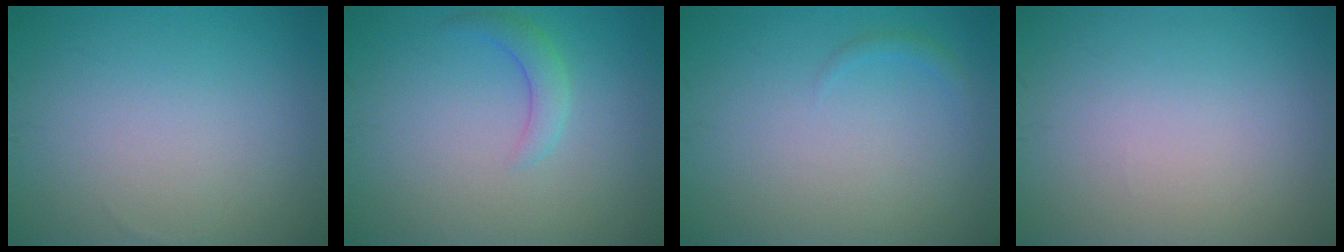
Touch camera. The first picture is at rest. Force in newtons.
{"total": 2.0, "press": 2.0, "slide": 0.1}
{"total": 0.7, "press": 0.7, "slide": 0.1}
{"total": 0.0}